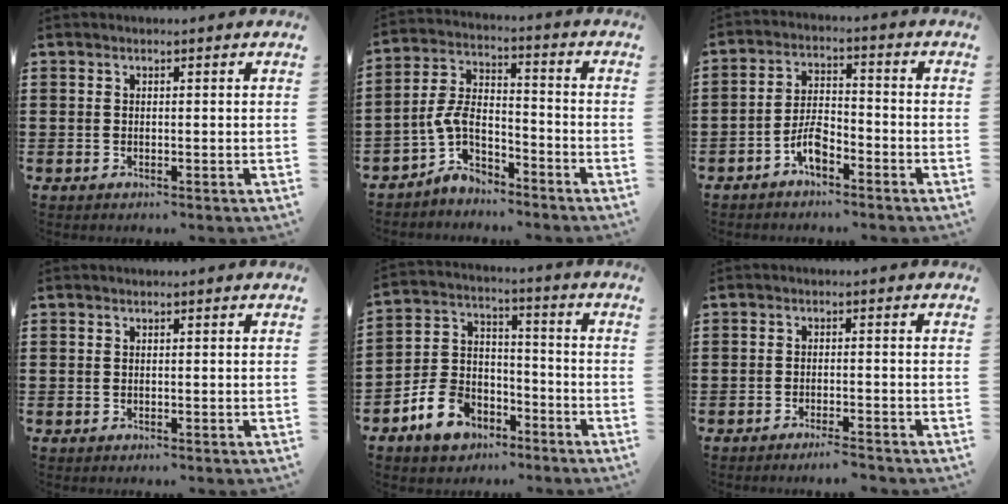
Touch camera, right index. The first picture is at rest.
{"total": 6.1, "force": [-4.0, 3.1, 3.5], "torque": [-0.091, -0.012, -0.086]}
{"total": 5.1, "force": [-3.2, 2.1, 3.4], "torque": [-0.078, 0.004, -0.065]}
{"total": 0.0}
{"total": 8.7, "force": [-6.0, 5.7, 2.9], "torque": [-0.081, 0.033, -0.115]}
{"total": 2.4, "force": [-2.3, -0.2, 0.8], "torque": [-0.014, -0.001, -0.045]}